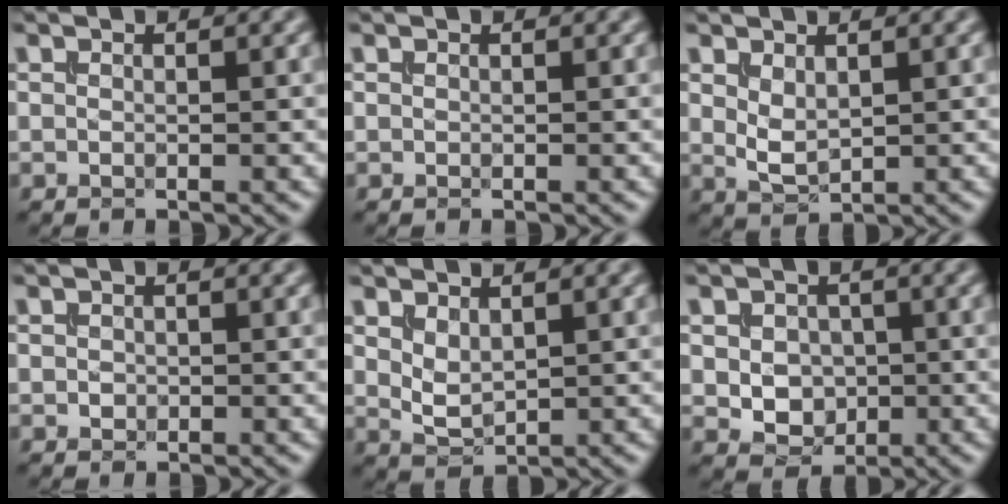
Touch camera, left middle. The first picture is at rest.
{"total": 0.0}
{"total": 2.1, "force": [0.7, 1.2, 1.6], "torque": [-0.038, -0.004, 0.021]}
{"total": 0.7, "force": [-0.1, 0.6, 0.2], "torque": [-0.005, -0.001, -0.002]}
{"total": 2.0, "force": [0.9, 1.2, 1.5], "torque": [-0.035, -0.005, 0.024]}
{"total": 3.8, "force": [-0.1, 3.1, 2.2], "torque": [-0.036, -0.002, -0.002]}